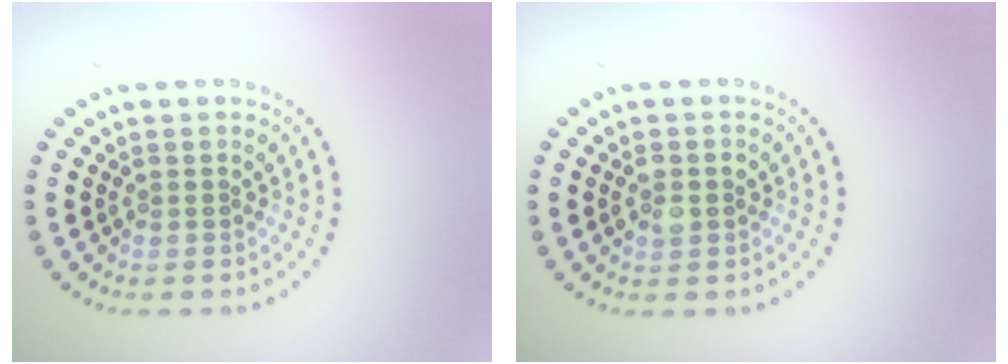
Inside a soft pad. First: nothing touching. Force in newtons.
{"total": 2.1, "press": 2.1, "slide": 0.1}